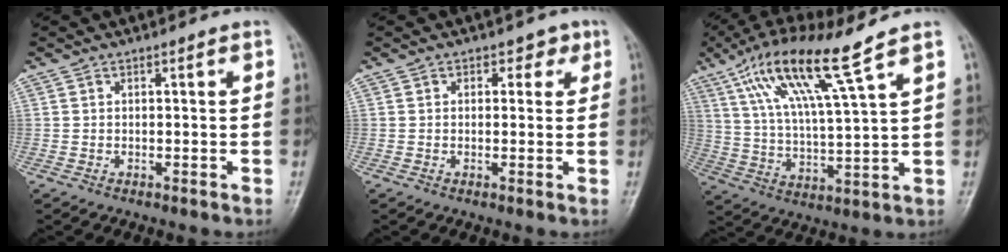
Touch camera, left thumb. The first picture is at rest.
{"total": 2.3, "force": [1.1, 1.8, 1.0], "torque": [0.011, -0.002, 0.007]}
{"total": 14.4, "force": [8.8, 0.8, 11.4], "torque": [-0.217, -0.030, 0.171]}